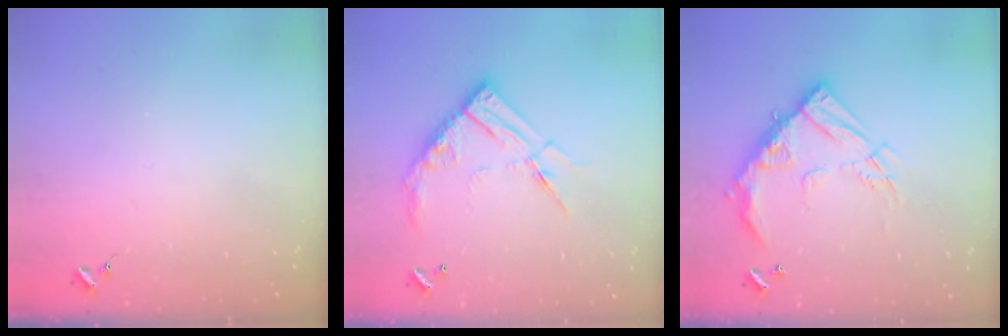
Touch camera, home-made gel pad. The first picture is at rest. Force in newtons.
{"total": 15.8, "press": 15.7, "slide": 1.4}
{"total": 19.4, "press": 19.2, "slide": 2.1}